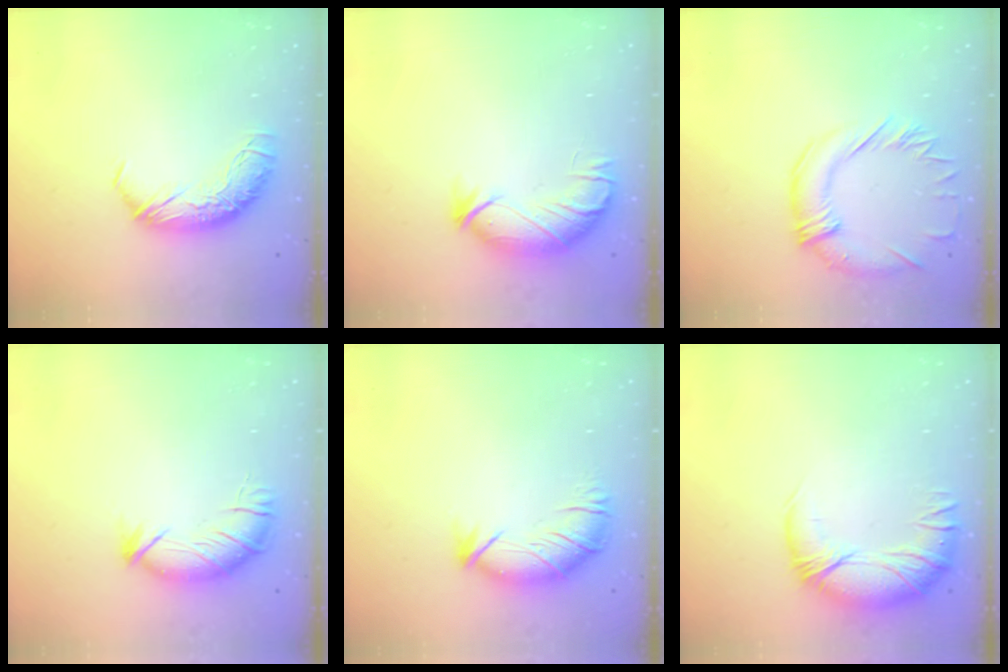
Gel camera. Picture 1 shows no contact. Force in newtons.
{"total": 3.9, "press": 3.3, "slide": 2.1}
{"total": 1.9, "press": 1.6, "slide": 1.1}
{"total": 3.6, "press": 3.5, "slide": 0.6}
{"total": 2.7, "press": 2.0, "slide": 1.8}
{"total": 3.1, "press": 1.0, "slide": 2.9}